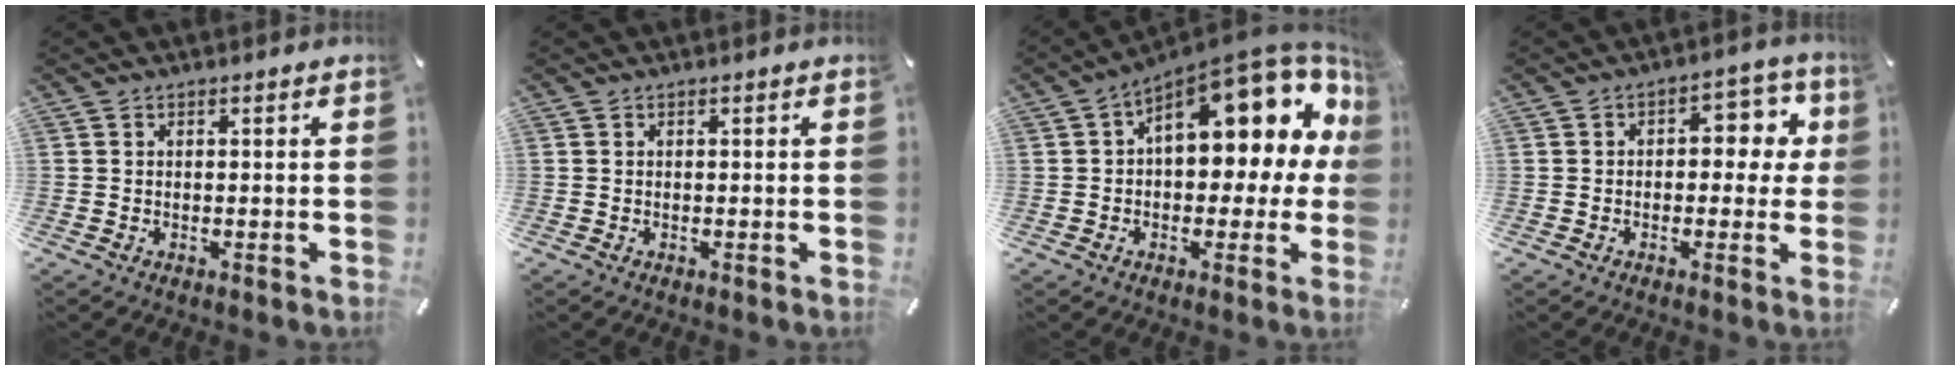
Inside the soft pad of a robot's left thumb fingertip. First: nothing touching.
{"total": 0.0}
{"total": 18.4, "force": [7.4, 9.3, 14.0], "torque": [-0.172, -0.058, 0.120]}
{"total": 7.8, "force": [0.8, 5.2, 5.9], "torque": [-0.066, -0.002, 0.004]}